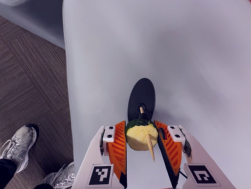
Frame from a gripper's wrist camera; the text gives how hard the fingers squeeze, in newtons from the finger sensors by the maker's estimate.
{"total": 11.2, "left": 12.3, "right": 10.1}